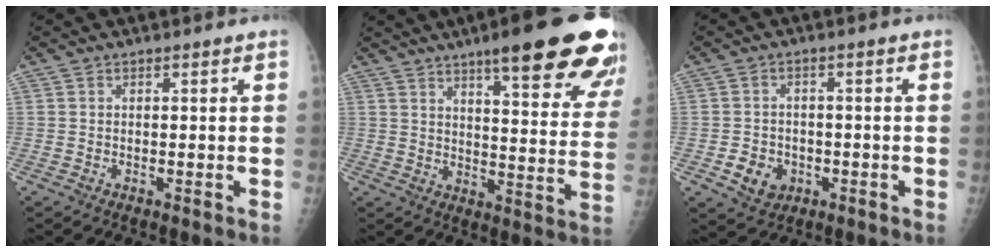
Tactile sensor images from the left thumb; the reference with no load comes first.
{"total": 24.3, "force": [16.2, 4.6, 17.6], "torque": [-0.206, -0.061, 0.207]}
{"total": 5.3, "force": [-1.8, 4.5, 2.3], "torque": [-0.023, 0.008, -0.021]}